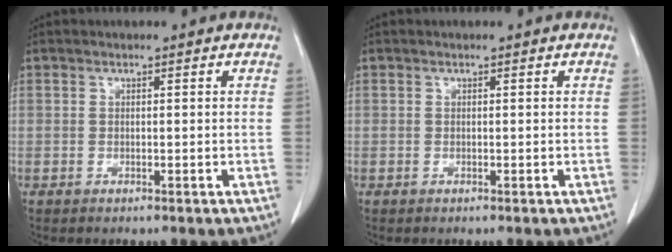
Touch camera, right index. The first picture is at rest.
{"total": 0.0}